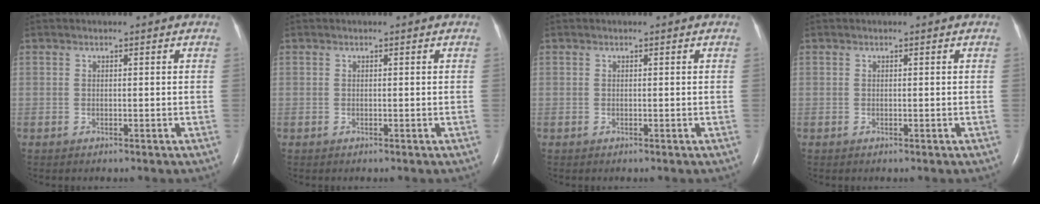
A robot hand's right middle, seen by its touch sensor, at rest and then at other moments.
{"total": 0.0}
{"total": 0.0}
{"total": 0.0}